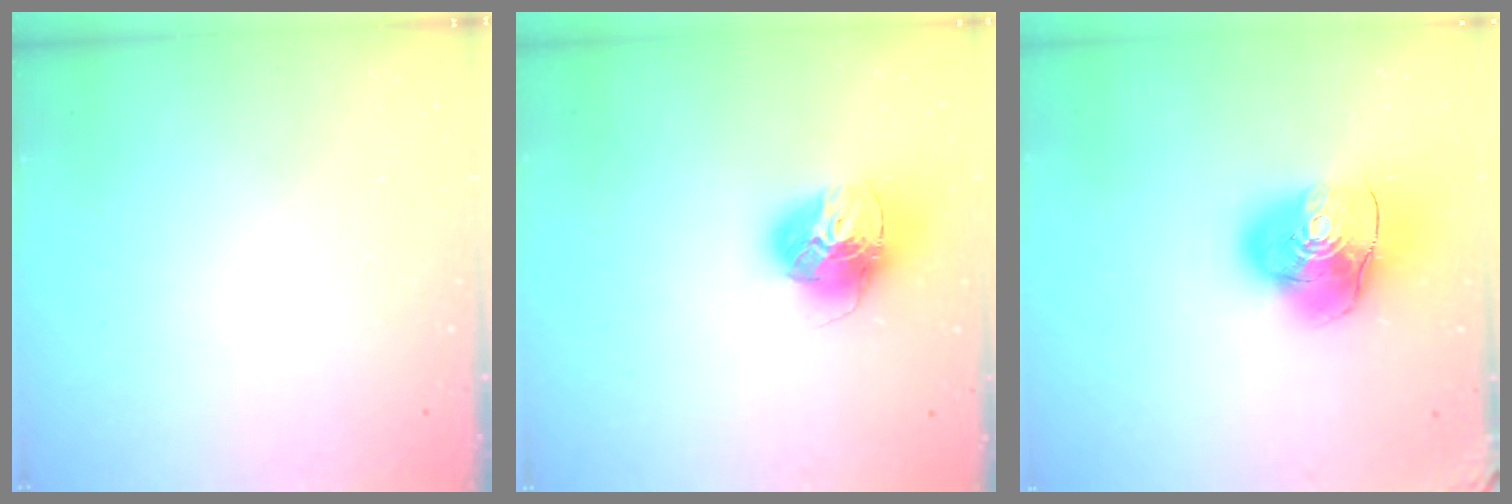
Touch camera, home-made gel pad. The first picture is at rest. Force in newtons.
{"total": 16.2, "press": 16.1, "slide": 1.6}
{"total": 15.1, "press": 14.9, "slide": 2.2}